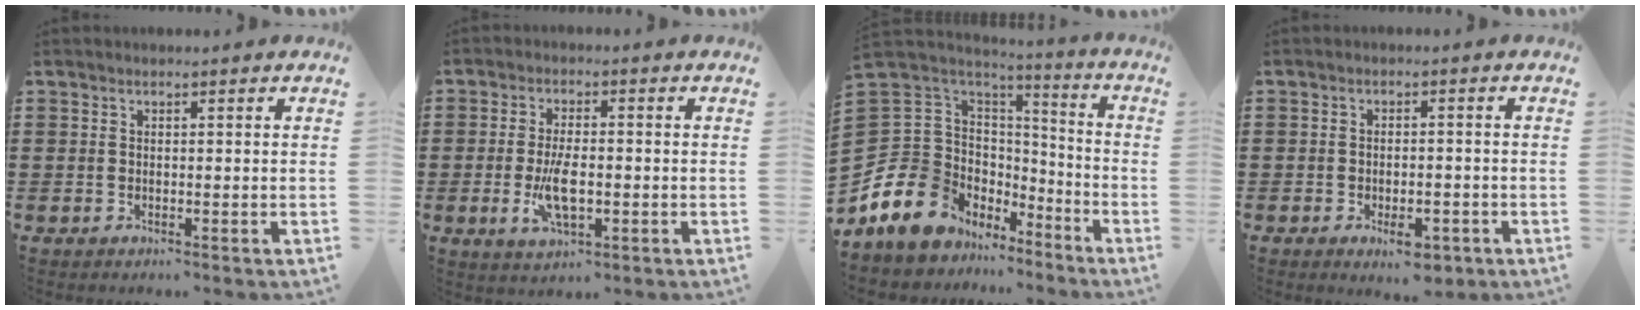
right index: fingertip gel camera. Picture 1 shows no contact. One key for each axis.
{"total": 6.4, "fx": -1.3, "fy": 2.5, "fz": 5.8, "tx": -0.128, "ty": -0.009, "tz": -0.026}
{"total": 12.1, "fx": -7.1, "fy": 9.5, "fz": 2.1, "tx": -0.102, "ty": -0.003, "tz": -0.137}
{"total": 4.0, "fx": -2.4, "fy": 1.7, "fz": 2.8, "tx": -0.045, "ty": 0.006, "tz": -0.042}